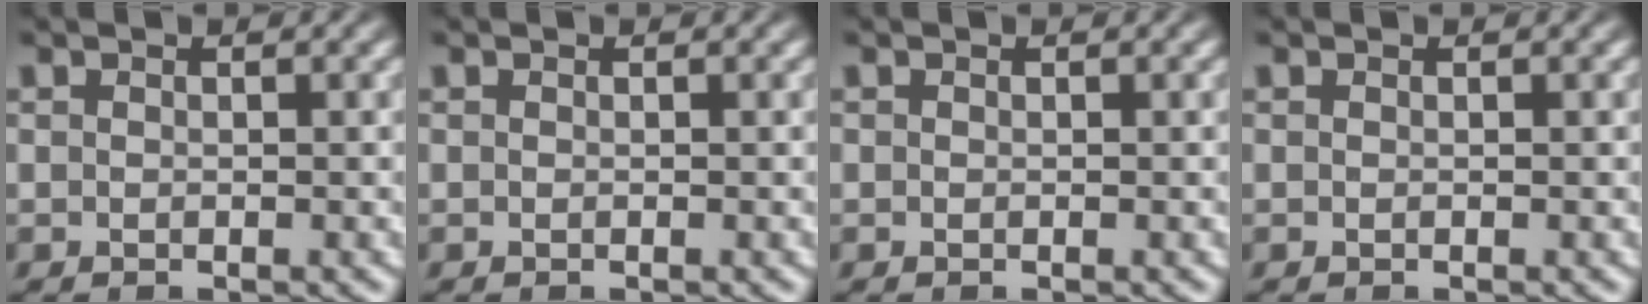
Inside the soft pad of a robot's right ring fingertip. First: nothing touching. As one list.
[{"total": 0.0}, {"total": 0.0}, {"total": 0.0}]